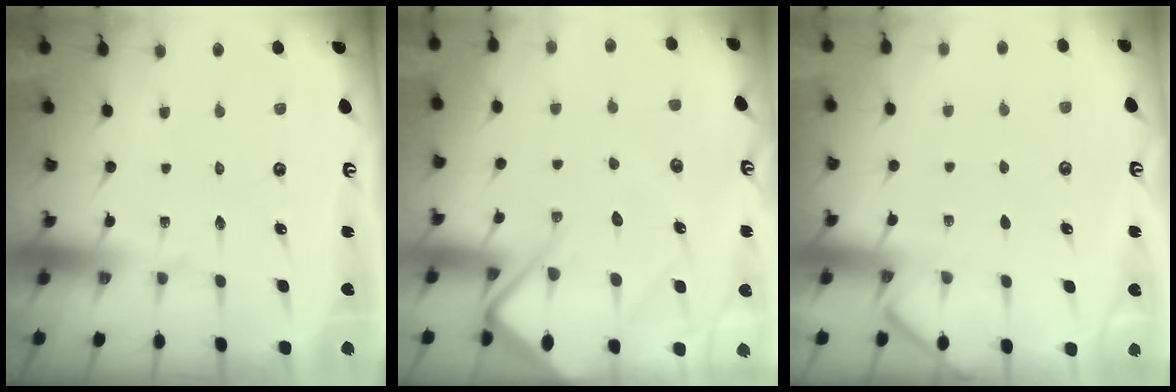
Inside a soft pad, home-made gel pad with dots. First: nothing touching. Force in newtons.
{"total": 12.4, "press": 12.3, "slide": 1.4}
{"total": 4.6, "press": 4.6, "slide": 0.5}